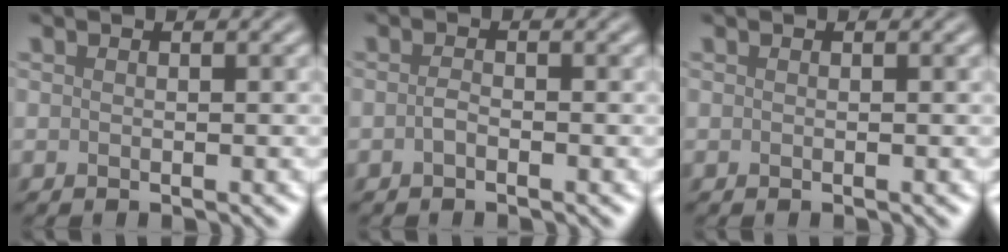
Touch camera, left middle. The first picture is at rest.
{"total": 0.9, "force": [-0.5, 0.4, 0.7], "torque": [-0.017, 0.002, -0.011]}
{"total": 0.0}